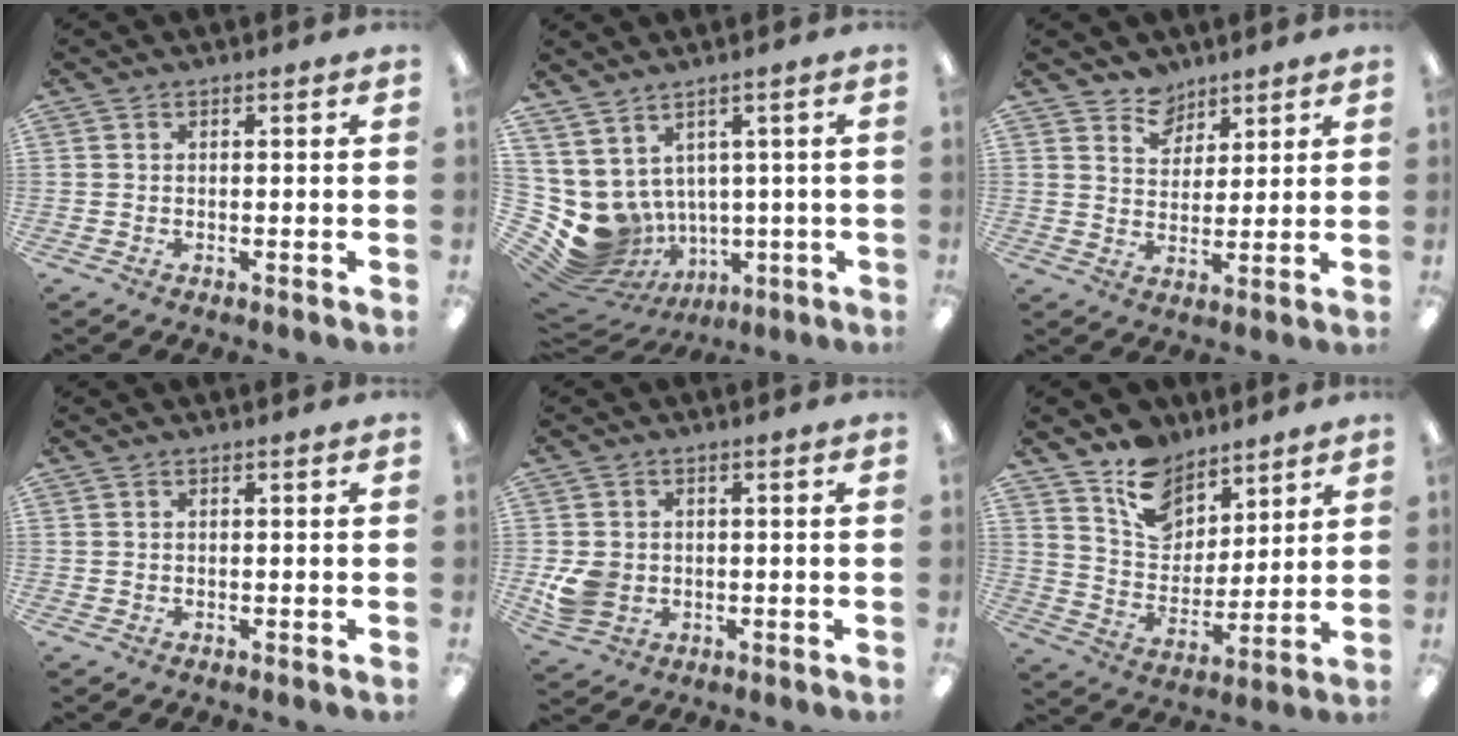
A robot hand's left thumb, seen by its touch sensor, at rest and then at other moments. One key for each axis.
{"total": 8.7, "fx": 0.0, "fy": 8.4, "fz": 2.5, "tx": -0.091, "ty": -0.032, "tz": 0.018}
{"total": 6.7, "fx": 5.3, "fy": 3.9, "fz": 0.5, "tx": -0.003, "ty": -0.035, "tz": 0.098}
{"total": 0.0}
{"total": 6.0, "fx": -0.8, "fy": 5.3, "fz": 2.6, "tx": -0.045, "ty": 0.003, "tz": -0.010}
{"total": 12.9, "fx": 9.2, "fy": 8.1, "fz": 3.9, "tx": -0.071, "ty": -0.059, "tz": 0.178}